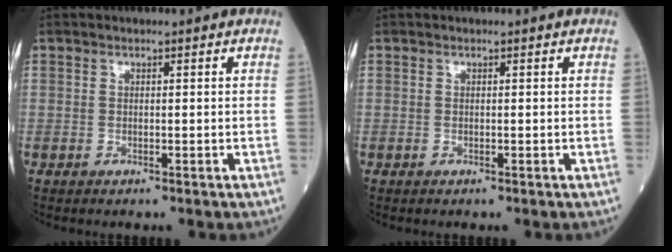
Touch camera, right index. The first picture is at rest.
{"total": 0.0}